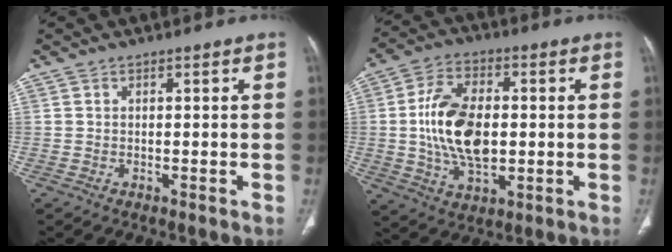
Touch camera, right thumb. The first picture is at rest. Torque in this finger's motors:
{"motor_torque": [2.44, 2.44, 1.66, -0.52, 0.55]}